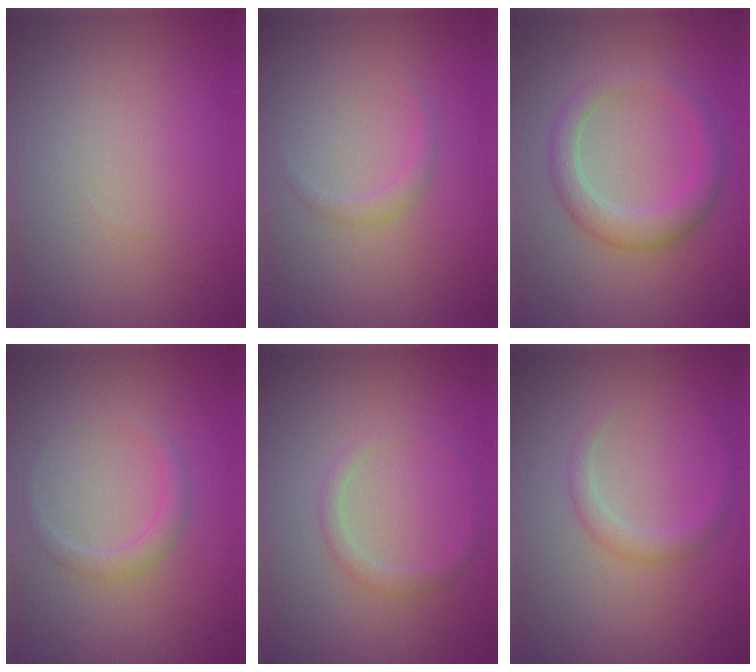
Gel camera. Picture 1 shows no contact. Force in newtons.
{"total": 1.0, "press": 1.0, "slide": 0.1}
{"total": 3.3, "press": 3.2, "slide": 0.3}
{"total": 1.5, "press": 1.5, "slide": 0.2}
{"total": 1.3, "press": 1.3, "slide": 0.1}
{"total": 1.6, "press": 1.5, "slide": 0.2}